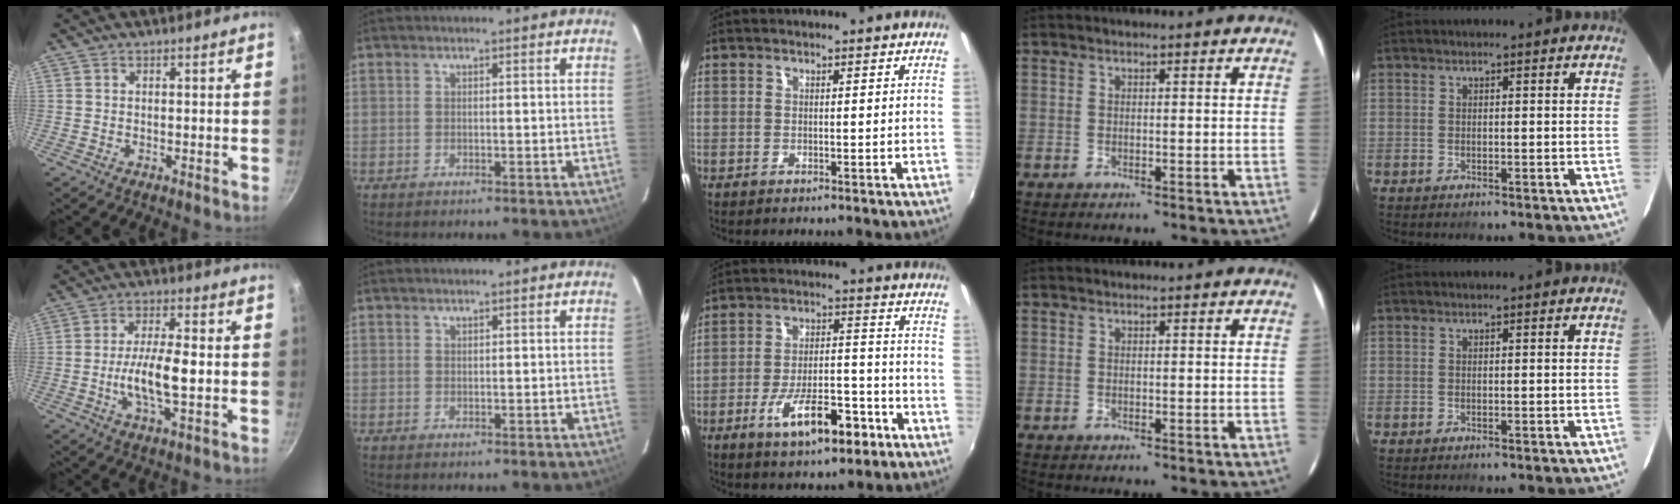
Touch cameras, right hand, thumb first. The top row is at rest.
{"thumb": {"total": 9.5, "force": [-1.2, 2.9, 9.0], "torque": [-0.170, 0.013, -0.027]}, "middle": {"total": 12.1, "force": [-6.6, 4.5, 9.1], "torque": [-0.162, 0.004, -0.098]}}